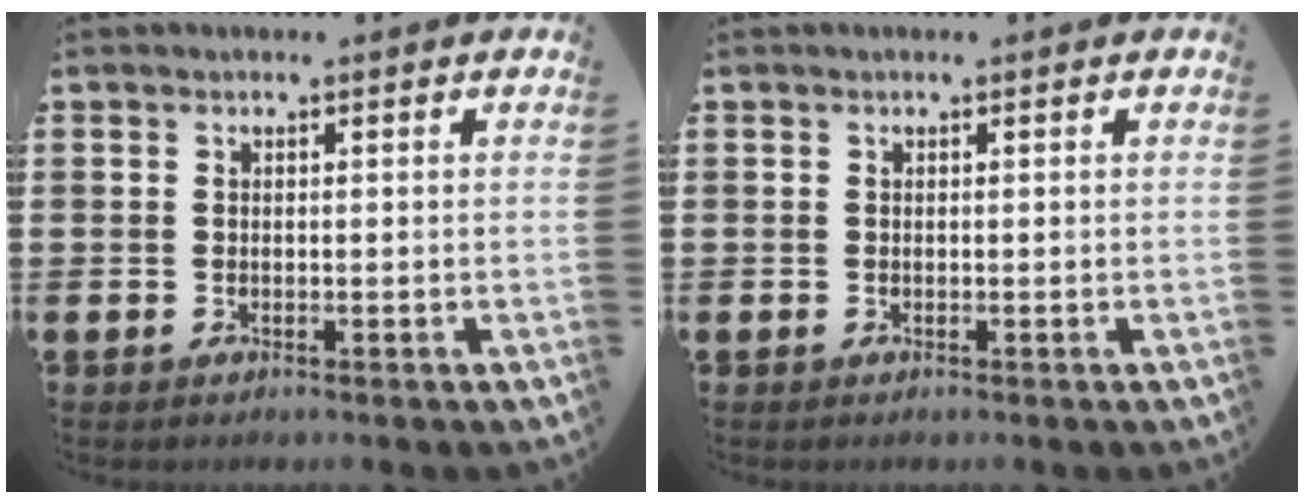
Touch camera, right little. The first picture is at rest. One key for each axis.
{"total": 0.0}